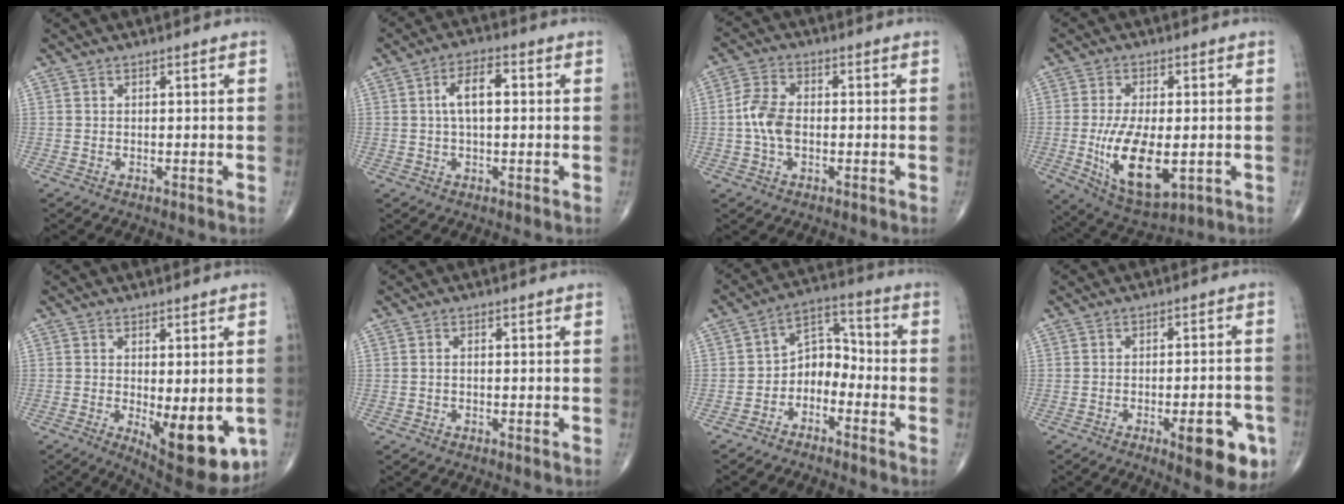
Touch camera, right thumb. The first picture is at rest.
{"total": 6.1, "force": [0.8, 2.8, 5.4], "torque": [-0.095, 0.014, 0.008]}
{"total": 5.4, "force": [-0.7, 3.2, 4.2], "torque": [-0.094, 0.013, -0.019]}
{"total": 13.9, "force": [-2.5, 6.4, 12.0], "torque": [-0.211, -0.018, -0.027]}
{"total": 13.0, "force": [-3.3, 4.8, 11.6], "torque": [-0.137, -0.026, -0.030]}
{"total": 0.6, "force": [-0.2, 0.2, 0.5], "torque": [-0.009, 0.000, -0.006]}
{"total": 7.2, "force": [-3.5, 4.9, 3.9], "torque": [-0.039, 0.057, -0.076]}
{"total": 10.5, "force": [-4.7, 3.2, 8.8], "torque": [-0.092, 0.014, -0.055]}